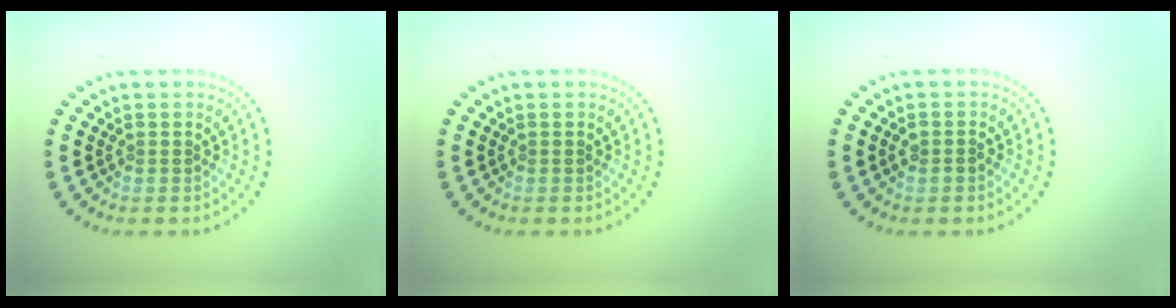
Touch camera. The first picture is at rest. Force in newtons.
{"total": 0.0}
{"total": 1.1, "press": 1.0, "slide": 0.4}